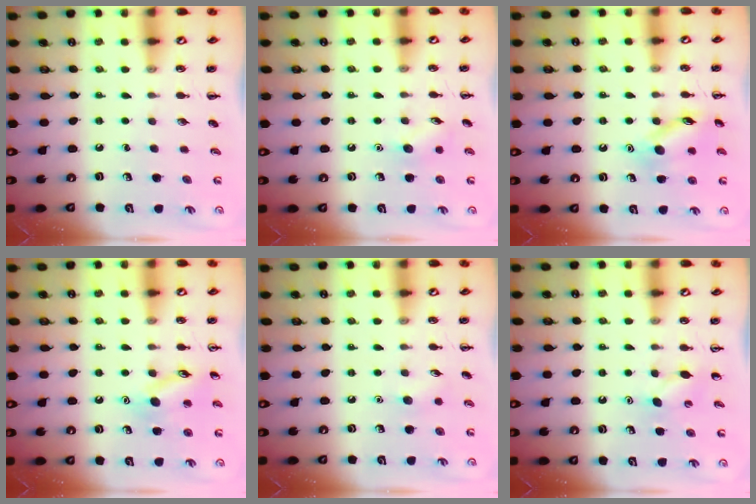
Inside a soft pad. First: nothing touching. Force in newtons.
{"total": 7.3, "press": 7.1, "slide": 1.6}
{"total": 12.3, "press": 12.3, "slide": 0.9}
{"total": 11.5, "press": 11.4, "slide": 1.3}
{"total": 4.9, "press": 4.6, "slide": 1.4}
{"total": 4.5, "press": 4.3, "slide": 1.2}